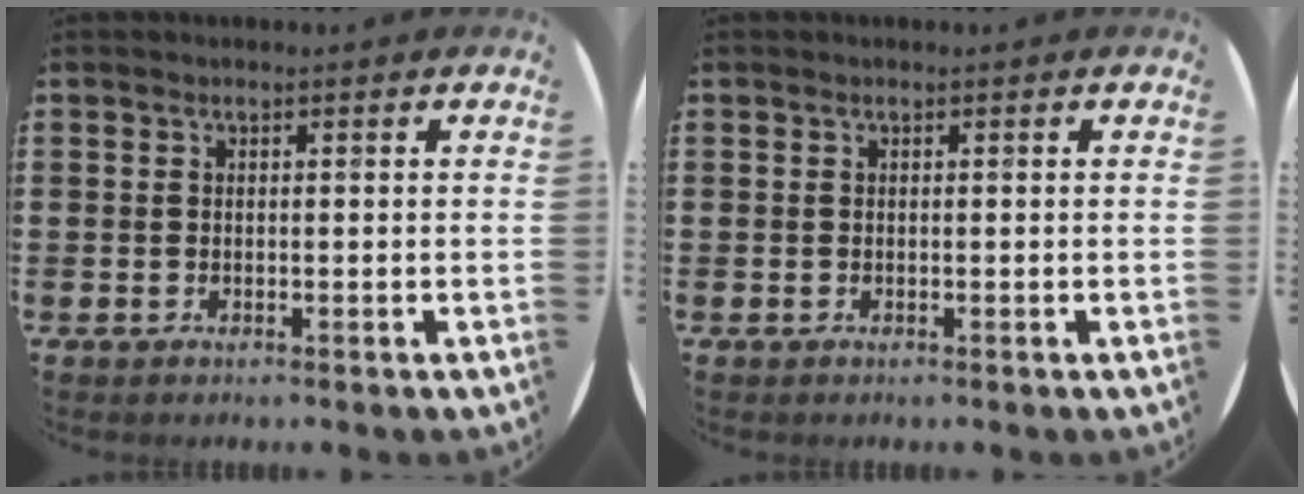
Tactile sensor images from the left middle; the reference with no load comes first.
{"total": 0.0}